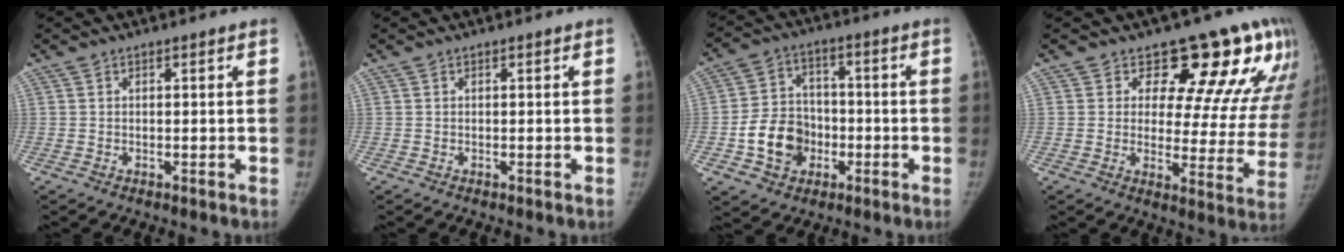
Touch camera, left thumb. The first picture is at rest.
{"total": 0.0}
{"total": 11.5, "force": [-3.2, 9.4, 5.7], "torque": [-0.067, 0.023, -0.057]}
{"total": 17.3, "force": [11.9, 7.7, 9.9], "torque": [-0.064, -0.070, 0.132]}